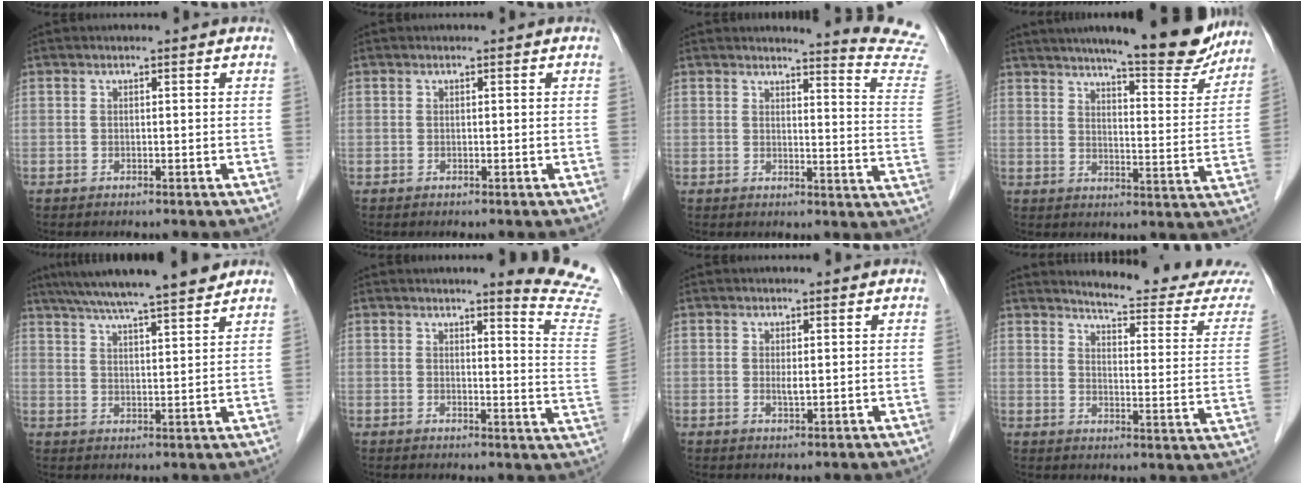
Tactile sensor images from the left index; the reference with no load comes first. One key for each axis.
{"total": 0.0}
{"total": 13.2, "fx": 13.0, "fy": -1.8, "fz": 1.2, "tx": -0.005, "ty": -0.141, "tz": 0.115}
{"total": 15.9, "fx": 13.8, "fy": 1.7, "fz": 7.8, "tx": -0.099, "ty": -0.020, "tz": 0.177}
{"total": 15.0, "fx": 12.9, "fy": 0.3, "fz": 7.7, "tx": -0.129, "ty": 0.025, "tz": 0.188}
{"total": 11.2, "fx": 10.4, "fy": -1.3, "fz": 4.1, "tx": -0.038, "ty": -0.095, "tz": 0.092}
{"total": 1.2, "fx": 0.4, "fy": 0.2, "fz": 1.1, "tx": -0.027, "ty": -0.003, "tz": 0.008}
{"total": 17.1, "fx": 16.7, "fy": 0.1, "fz": 3.8, "tx": -0.048, "ty": -0.108, "tz": 0.185}